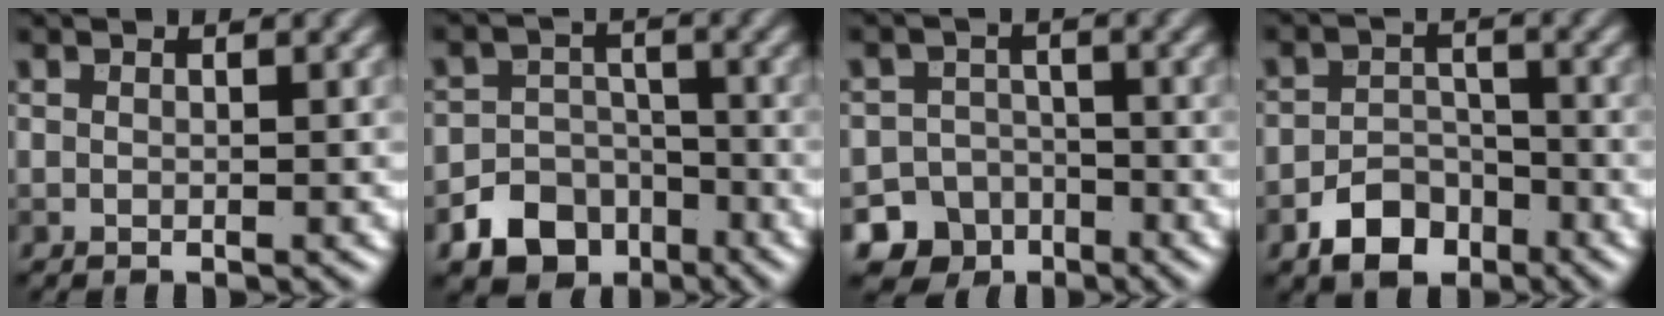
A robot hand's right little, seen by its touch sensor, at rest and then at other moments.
{"total": 6.1, "force": [-3.7, 4.5, 1.8], "torque": [-0.007, -0.006, -0.066]}
{"total": 6.7, "force": [-4.4, 5.0, 0.4], "torque": [0.021, -0.013, -0.077]}
{"total": 4.0, "force": [-2.6, 2.6, 1.7], "torque": [-0.021, 0.000, -0.048]}